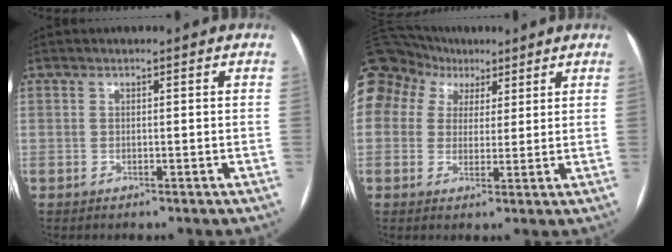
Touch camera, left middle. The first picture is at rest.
{"total": 17.2, "force": [9.0, 13.4, 5.8], "torque": [-0.195, 0.079, 0.174]}